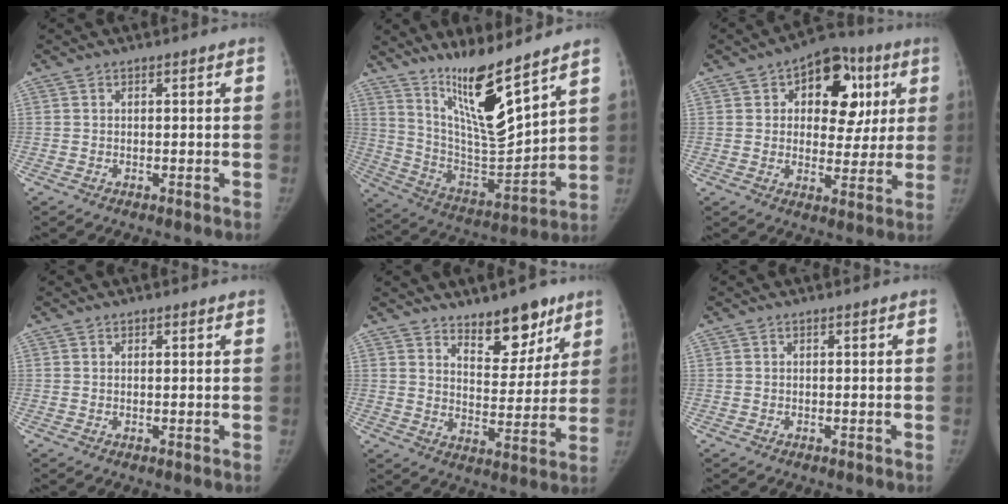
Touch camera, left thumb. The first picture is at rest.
{"total": 16.4, "force": [11.7, 2.5, 11.2], "torque": [-0.171, -0.087, 0.226]}
{"total": 16.0, "force": [5.1, 10.4, 11.2], "torque": [-0.083, 0.005, 0.070]}
{"total": 0.6, "force": [0.5, 0.3, 0.2], "torque": [0.000, -0.004, 0.004]}
{"total": 10.9, "force": [7.8, 5.1, 5.7], "torque": [-0.040, -0.057, 0.123]}
{"total": 0.0}